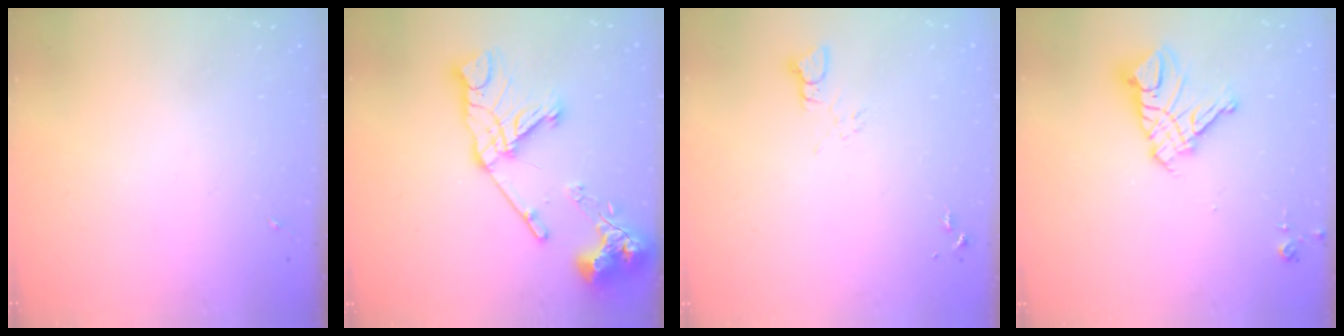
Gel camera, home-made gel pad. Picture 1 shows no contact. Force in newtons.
{"total": 20.1, "press": 20.0, "slide": 2.3}
{"total": 4.0, "press": 3.9, "slide": 0.3}
{"total": 14.0, "press": 13.9, "slide": 1.5}